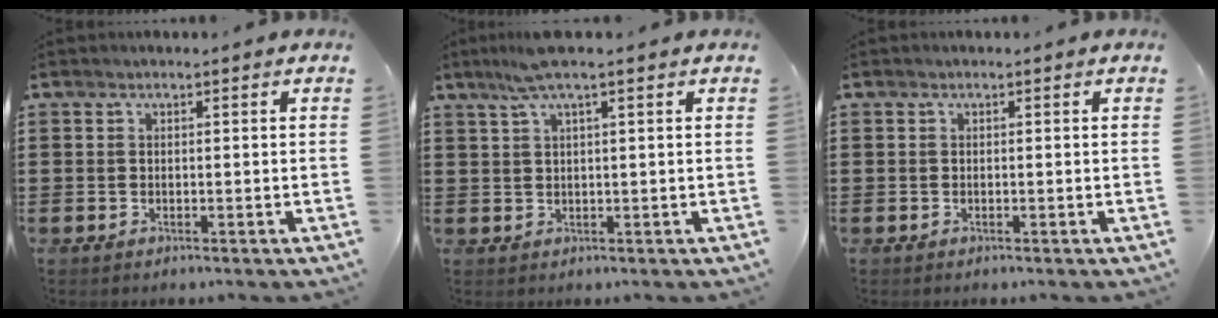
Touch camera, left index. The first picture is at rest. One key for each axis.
{"total": 3.9, "fx": 2.4, "fy": -0.1, "fz": 3.0, "tx": -0.064, "ty": 0.003, "tz": 0.042}
{"total": 0.0}